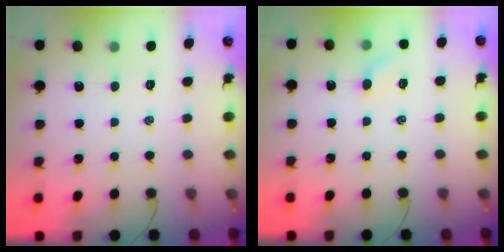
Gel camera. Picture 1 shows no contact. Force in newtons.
{"total": 5.3, "press": 5.1, "slide": 1.6}